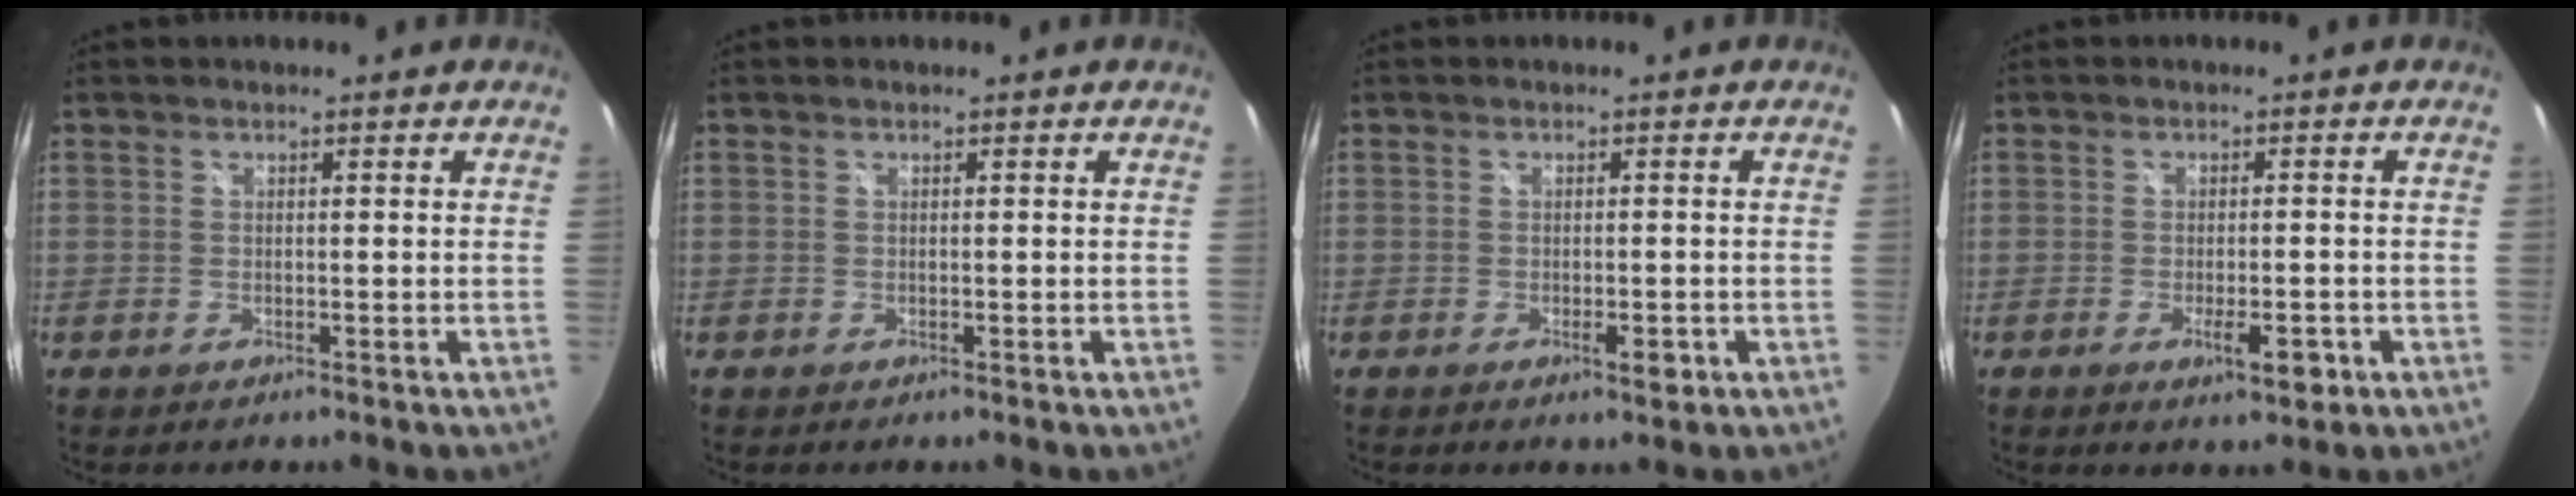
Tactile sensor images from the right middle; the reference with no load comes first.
{"total": 0.0}
{"total": 2.1, "force": [-0.8, 0.9, 1.7], "torque": [-0.028, -0.005, -0.011]}
{"total": 4.2, "force": [-1.7, 1.4, 3.5], "torque": [-0.064, -0.010, -0.024]}